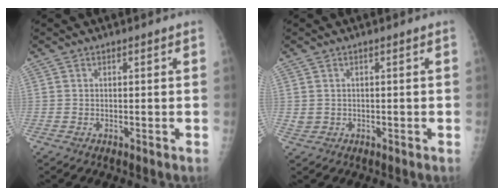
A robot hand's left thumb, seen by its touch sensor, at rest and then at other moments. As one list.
[{"total": 1.3, "force": [0.0, 1.2, 0.4], "torque": [-0.011, 0.002, 0.007]}]